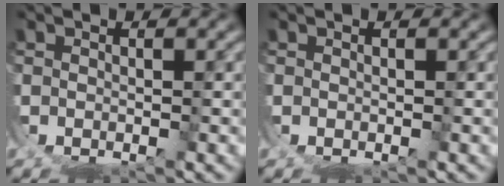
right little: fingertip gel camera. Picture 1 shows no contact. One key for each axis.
{"total": 0.0}